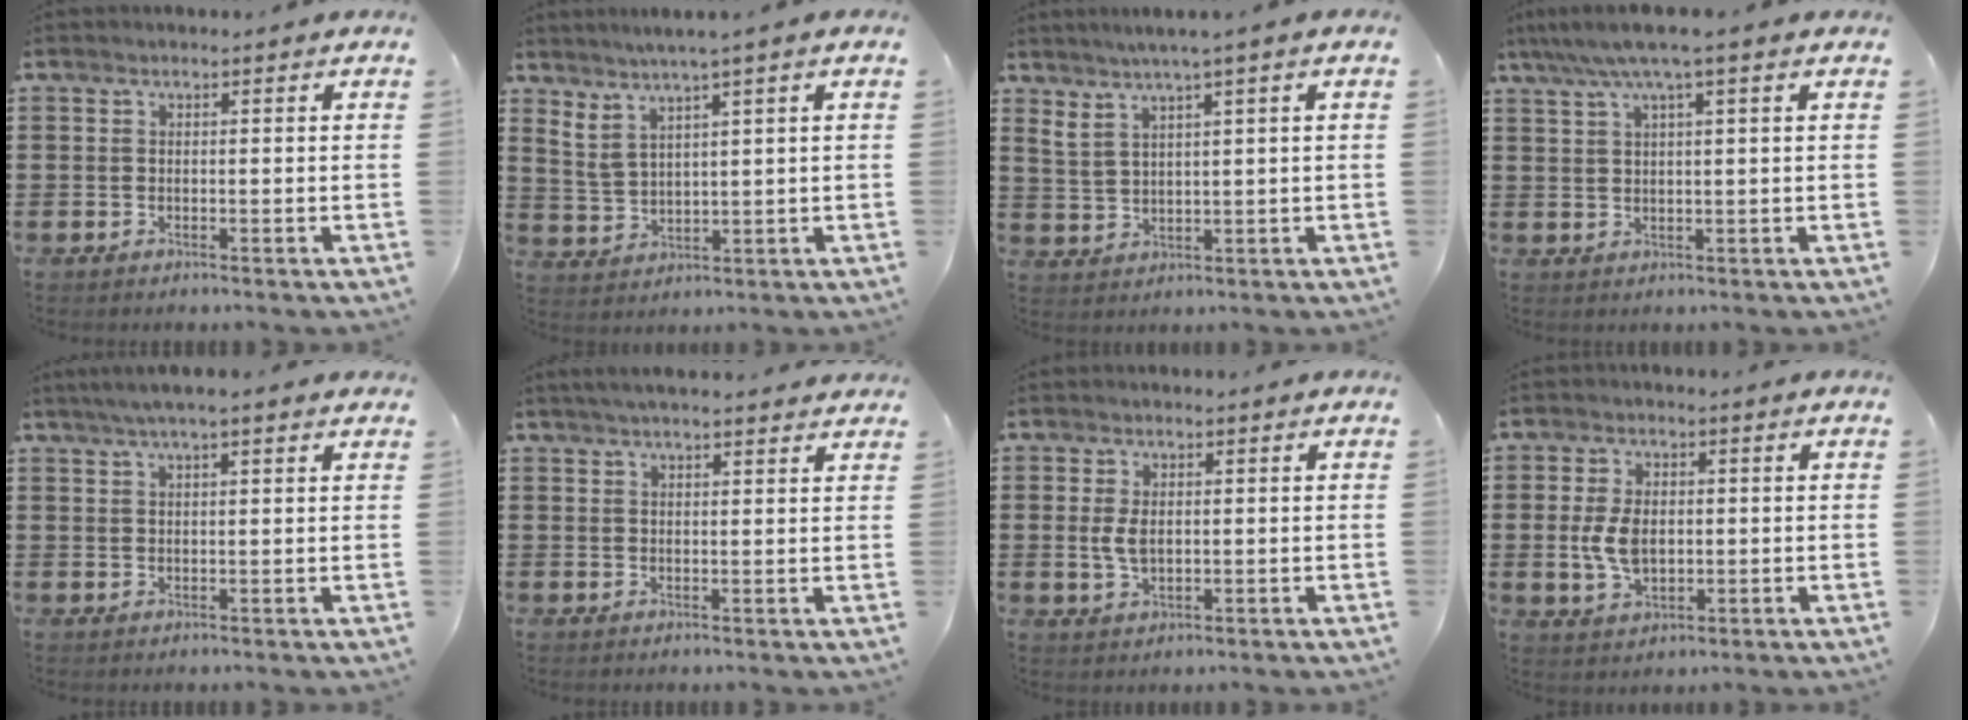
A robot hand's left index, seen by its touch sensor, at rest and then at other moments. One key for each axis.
{"total": 3.4, "fx": 2.3, "fy": 0.0, "fz": 2.5, "tx": -0.056, "ty": -0.008, "tz": 0.038}
{"total": 3.0, "fx": 1.8, "fy": 0.0, "fz": 2.4, "tx": -0.053, "ty": -0.004, "tz": 0.027}
{"total": 4.2, "fx": 2.4, "fy": -0.1, "fz": 3.5, "tx": -0.074, "ty": 0.000, "tz": 0.039}
{"total": 3.1, "fx": 2.2, "fy": 0.2, "fz": 2.2, "tx": -0.046, "ty": 0.005, "tz": 0.039}
{"total": 2.5, "fx": 2.2, "fy": 0.0, "fz": 1.1, "tx": -0.024, "ty": 0.002, "tz": 0.042}
{"total": 3.5, "fx": 0.2, "fy": 2.0, "fz": 2.8, "tx": -0.073, "ty": 0.000, "tz": -0.001}
{"total": 5.9, "fx": 0.0, "fy": 3.6, "fz": 4.6, "tx": -0.112, "ty": 0.004, "tz": -0.006}